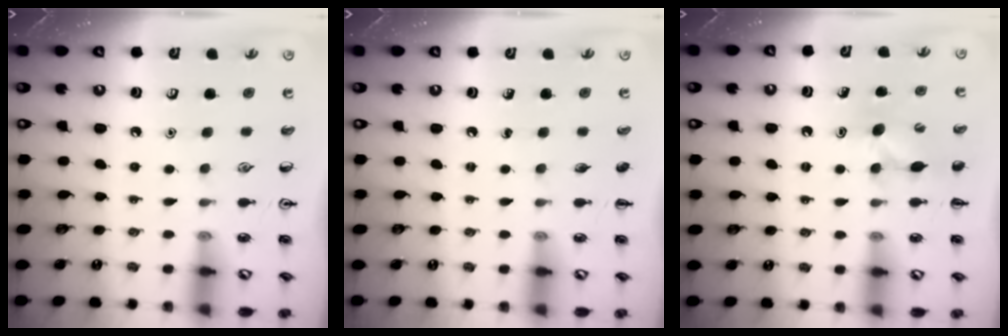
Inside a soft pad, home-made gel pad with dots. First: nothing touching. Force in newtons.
{"total": 0.0}
{"total": 8.1, "press": 7.9, "slide": 1.4}